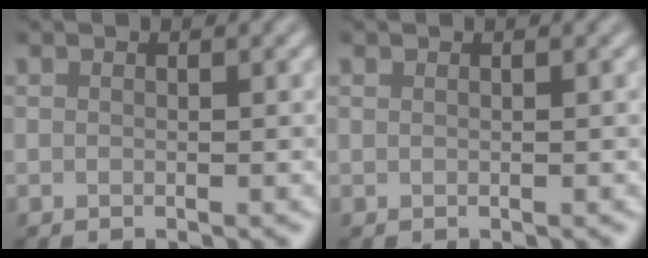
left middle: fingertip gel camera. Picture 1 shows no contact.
{"total": 0.0}